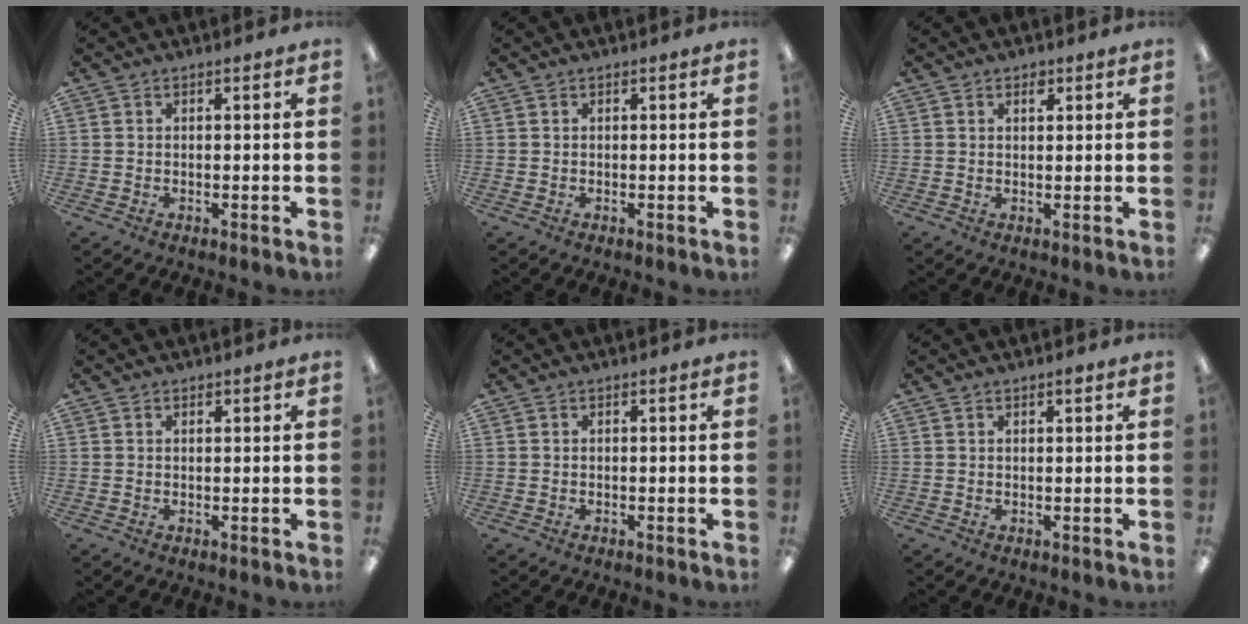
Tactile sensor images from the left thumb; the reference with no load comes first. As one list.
[{"total": 0.0}, {"total": 2.0, "force": [1.3, 1.1, 1.1], "torque": [-0.009, -0.005, 0.020]}, {"total": 0.8, "force": [0.6, 0.4, 0.4], "torque": [-0.009, 0.001, 0.011]}, {"total": 0.0}, {"total": 1.3, "force": [0.9, 0.4, 0.9], "torque": [-0.011, -0.002, 0.013]}]